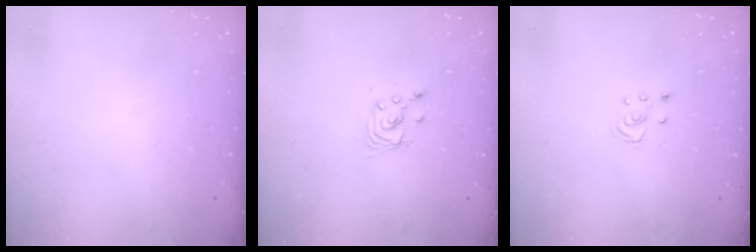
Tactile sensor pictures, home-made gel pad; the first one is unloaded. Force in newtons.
{"total": 2.7, "press": 2.7, "slide": 0.2}
{"total": 2.5, "press": 2.5, "slide": 0.2}